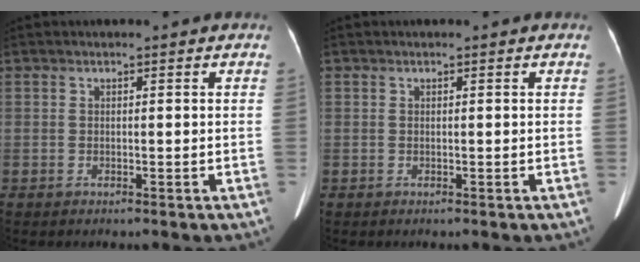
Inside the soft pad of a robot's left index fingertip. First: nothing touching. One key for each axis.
{"total": 0.0}